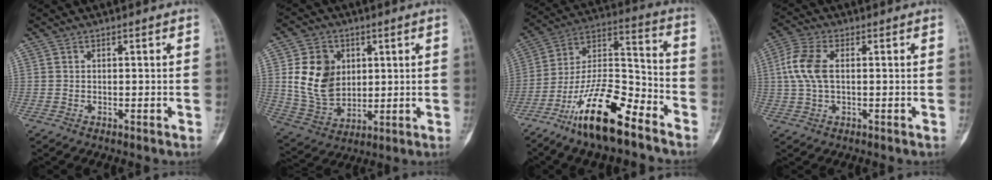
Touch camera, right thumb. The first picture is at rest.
{"total": 13.2, "force": [2.8, 10.2, 7.9], "torque": [-0.116, -0.013, 0.066]}
{"total": 18.5, "force": [-12.2, 5.8, 12.6], "torque": [-0.221, 0.084, -0.222]}
{"total": 7.8, "force": [0.9, 4.4, 6.4], "torque": [-0.158, 0.015, 0.015]}